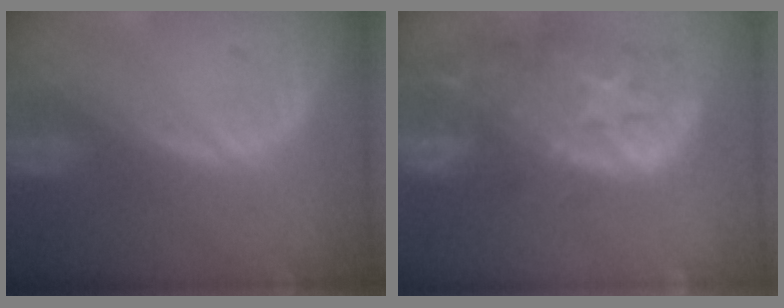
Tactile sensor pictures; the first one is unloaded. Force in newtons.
{"total": 14.1, "press": 11.4, "slide": 8.3}